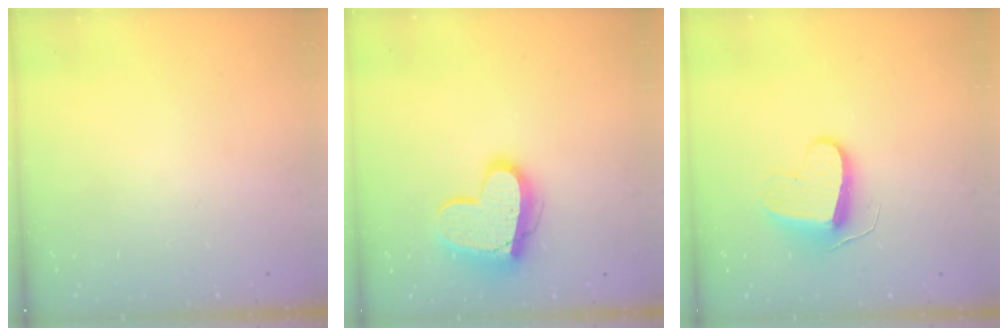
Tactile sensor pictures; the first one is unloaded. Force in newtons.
{"total": 14.0, "press": 14.0, "slide": 0.6}
{"total": 9.0, "press": 9.0, "slide": 0.1}